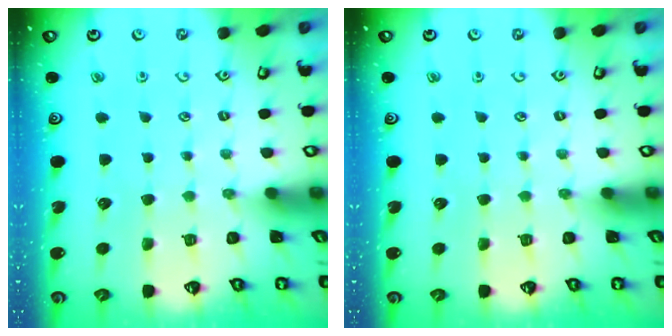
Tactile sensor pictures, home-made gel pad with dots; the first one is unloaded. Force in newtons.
{"total": 0.0}